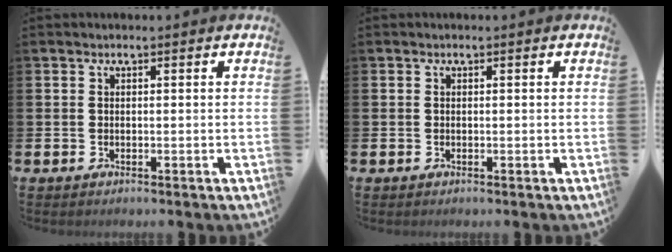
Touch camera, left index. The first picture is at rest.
{"total": 0.0}